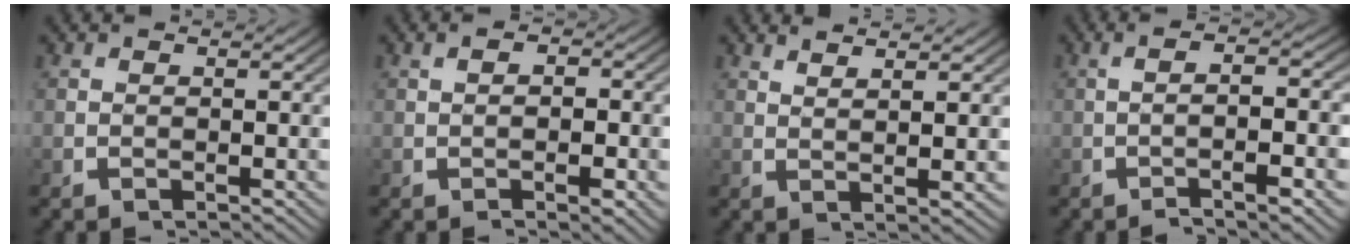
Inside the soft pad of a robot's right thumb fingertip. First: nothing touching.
{"total": 2.5, "force": [-0.5, 1.5, 1.9], "torque": [-0.025, -0.001, -0.010]}
{"total": 2.8, "force": [2.3, -0.1, 1.5], "torque": [-0.028, 0.002, 0.046]}
{"total": 5.1, "force": [-0.9, 1.2, 4.8], "torque": [-0.068, 0.017, -0.021]}